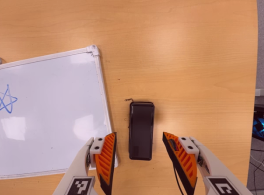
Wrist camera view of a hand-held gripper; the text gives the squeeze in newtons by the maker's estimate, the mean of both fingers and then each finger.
{"total": 0.0}